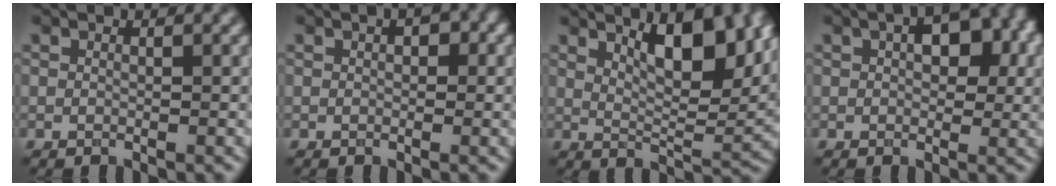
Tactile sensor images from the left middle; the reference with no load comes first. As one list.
[{"total": 1.4, "force": [0.3, 0.8, 1.1], "torque": [-0.012, 0.002, 0.002]}, {"total": 7.6, "force": [3.7, 2.5, 6.1], "torque": [-0.091, -0.005, 0.064]}, {"total": 4.9, "force": [1.4, 2.6, 3.9], "torque": [-0.050, 0.009, 0.017]}]